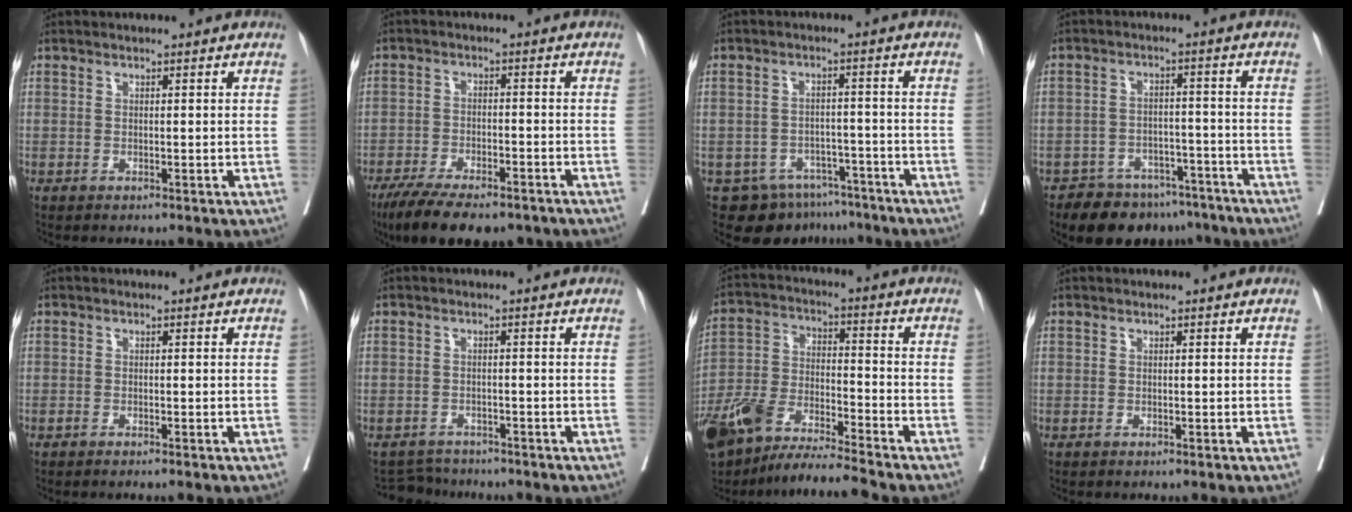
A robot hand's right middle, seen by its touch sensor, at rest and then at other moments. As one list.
[{"total": 13.5, "force": [-10.3, 4.3, 7.6], "torque": [-0.129, -0.017, -0.159]}, {"total": 8.1, "force": [-6.3, 5.0, 1.5], "torque": [-0.014, 0.013, -0.085]}, {"total": 11.2, "force": [-9.2, 5.8, 2.7], "torque": [-0.028, 0.016, -0.124]}, {"total": 1.3, "force": [-1.1, -0.1, 0.7], "torque": [-0.009, 0.000, -0.014]}, {"total": 3.3, "force": [-3.1, 0.7, -0.8], "torque": [0.008, -0.007, -0.051]}, {"total": 12.4, "force": [-10.5, 1.3, 6.3], "torque": [-0.130, -0.001, -0.198]}, {"total": 0.0}]